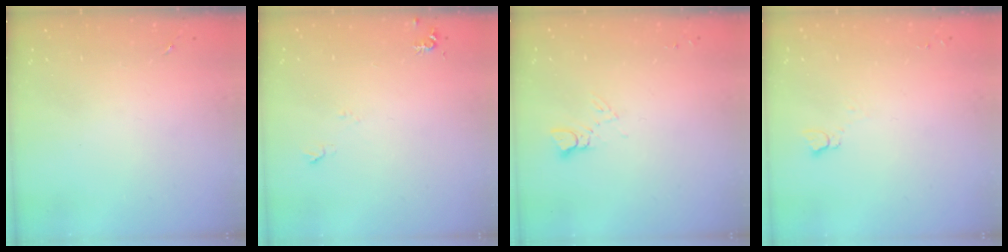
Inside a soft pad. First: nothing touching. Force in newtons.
{"total": 5.5, "press": 5.5, "slide": 0.7}
{"total": 4.1, "press": 4.1, "slide": 0.4}
{"total": 2.7, "press": 2.7, "slide": 0.3}